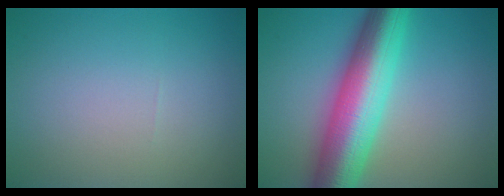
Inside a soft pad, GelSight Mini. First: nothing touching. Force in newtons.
{"total": 10.7, "press": 10.7, "slide": 0.1}